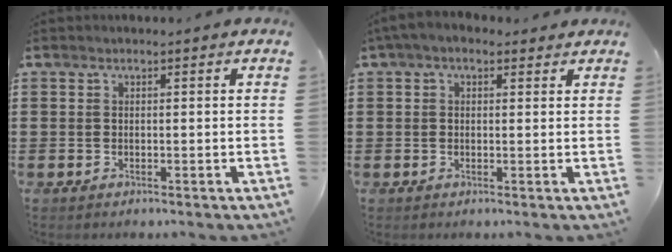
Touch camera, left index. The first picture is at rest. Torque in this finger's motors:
{"motor_torque": [2.15, 0.01, 0.89, 0.21]}